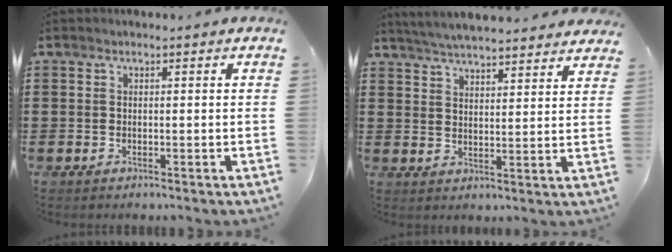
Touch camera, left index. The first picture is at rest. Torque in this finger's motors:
{"motor_torque": [1.56, -0.58, 0.32, 0.03]}